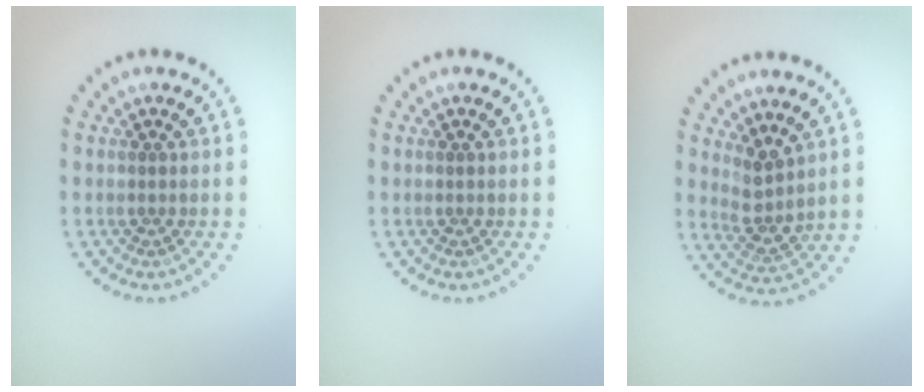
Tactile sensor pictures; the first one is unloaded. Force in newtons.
{"total": 0.0}
{"total": 2.6, "press": 2.0, "slide": 1.6}